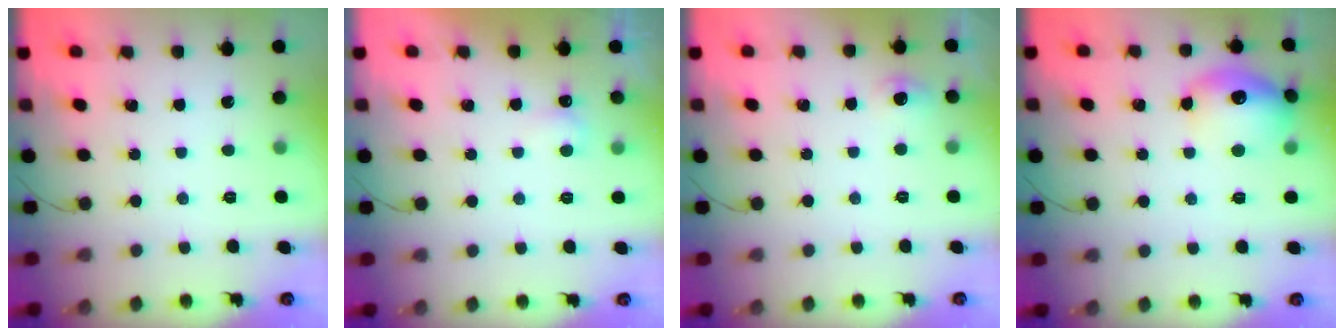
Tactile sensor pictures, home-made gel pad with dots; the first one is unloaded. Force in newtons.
{"total": 2.5, "press": 2.4, "slide": 0.5}
{"total": 11.9, "press": 5.2, "slide": 10.7}
{"total": 15.4, "press": 15.4, "slide": 1.3}